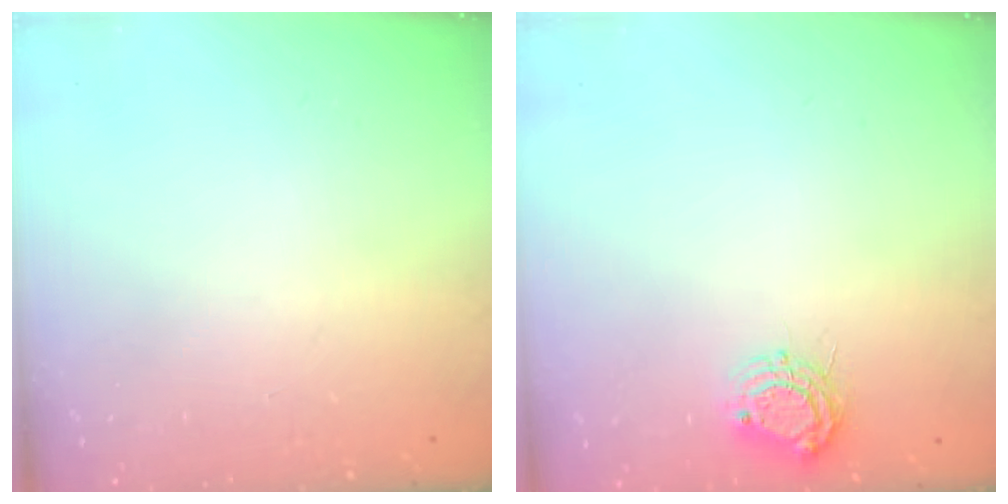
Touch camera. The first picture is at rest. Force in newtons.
{"total": 7.8, "press": 7.7, "slide": 0.7}